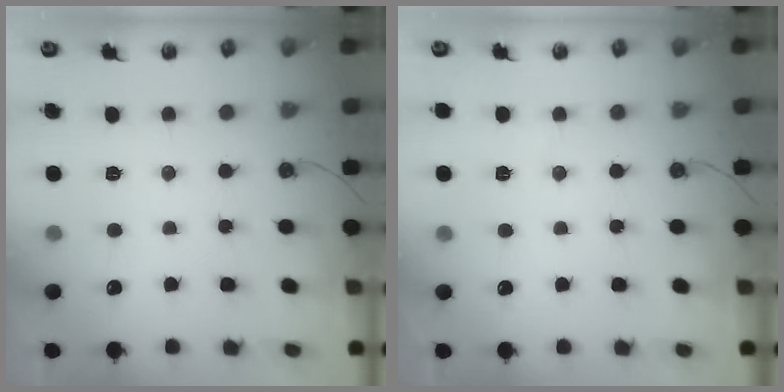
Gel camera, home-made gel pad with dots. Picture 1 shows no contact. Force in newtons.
{"total": 3.0, "press": 3.0, "slide": 0.3}